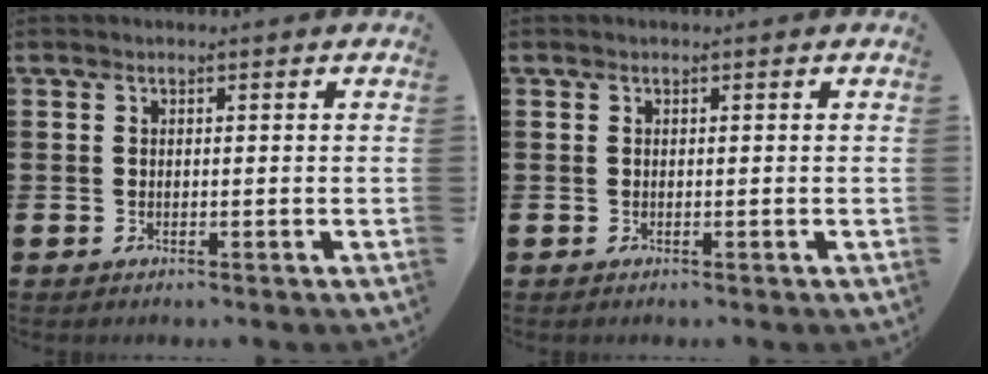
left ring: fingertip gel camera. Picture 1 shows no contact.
{"total": 0.0}